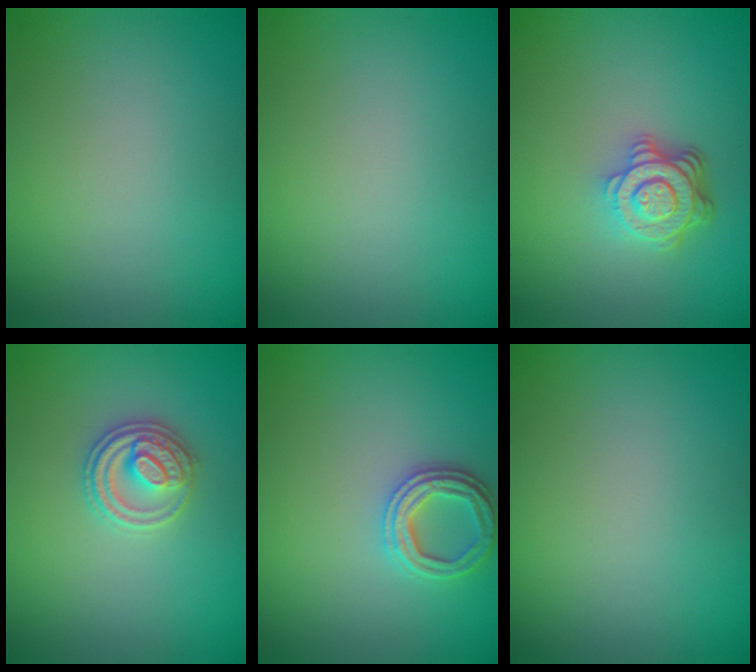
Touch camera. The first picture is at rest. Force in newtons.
{"total": 0.0}
{"total": 4.7, "press": 3.4, "slide": 3.2}
{"total": 2.9, "press": 2.9, "slide": 0.1}
{"total": 2.8, "press": 2.7, "slide": 0.7}
{"total": 0.0}